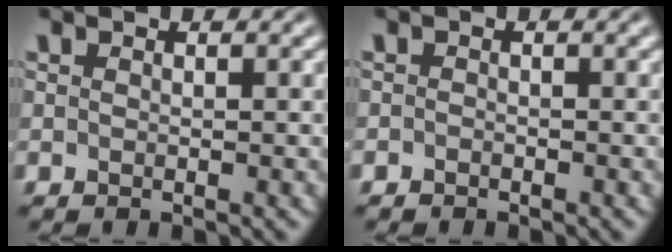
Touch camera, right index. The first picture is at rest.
{"total": 0.9, "force": [-0.8, -0.3, -0.3], "torque": [0.007, -0.009, -0.010]}